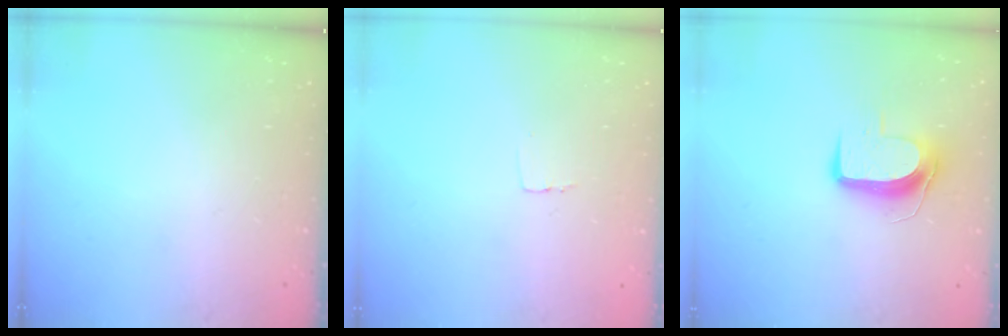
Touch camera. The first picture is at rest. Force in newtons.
{"total": 2.6, "press": 2.6, "slide": 0.1}
{"total": 10.1, "press": 10.1, "slide": 0.9}